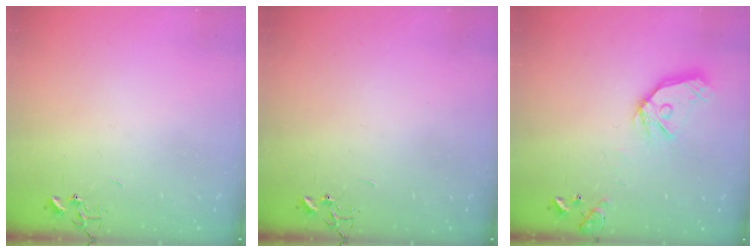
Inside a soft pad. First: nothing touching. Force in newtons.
{"total": 0.0}
{"total": 15.3, "press": 15.1, "slide": 2.1}